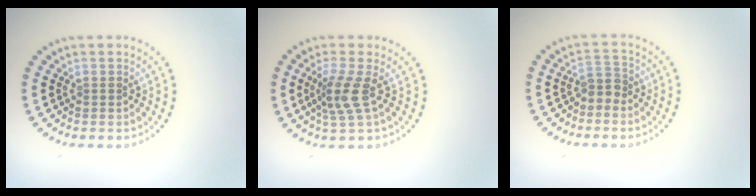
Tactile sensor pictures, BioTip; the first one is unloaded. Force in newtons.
{"total": 2.9, "press": 2.2, "slide": 1.8}
{"total": 1.9, "press": 1.5, "slide": 1.2}